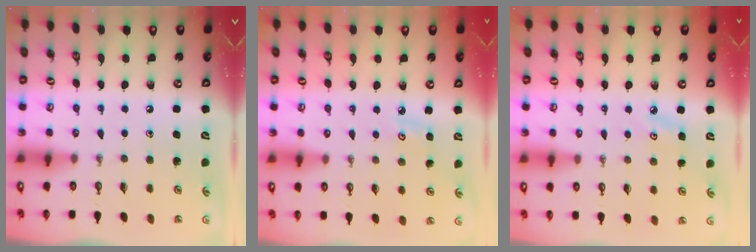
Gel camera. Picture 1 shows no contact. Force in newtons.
{"total": 3.3, "press": 3.3, "slide": 0.3}
{"total": 4.1, "press": 4.0, "slide": 0.8}